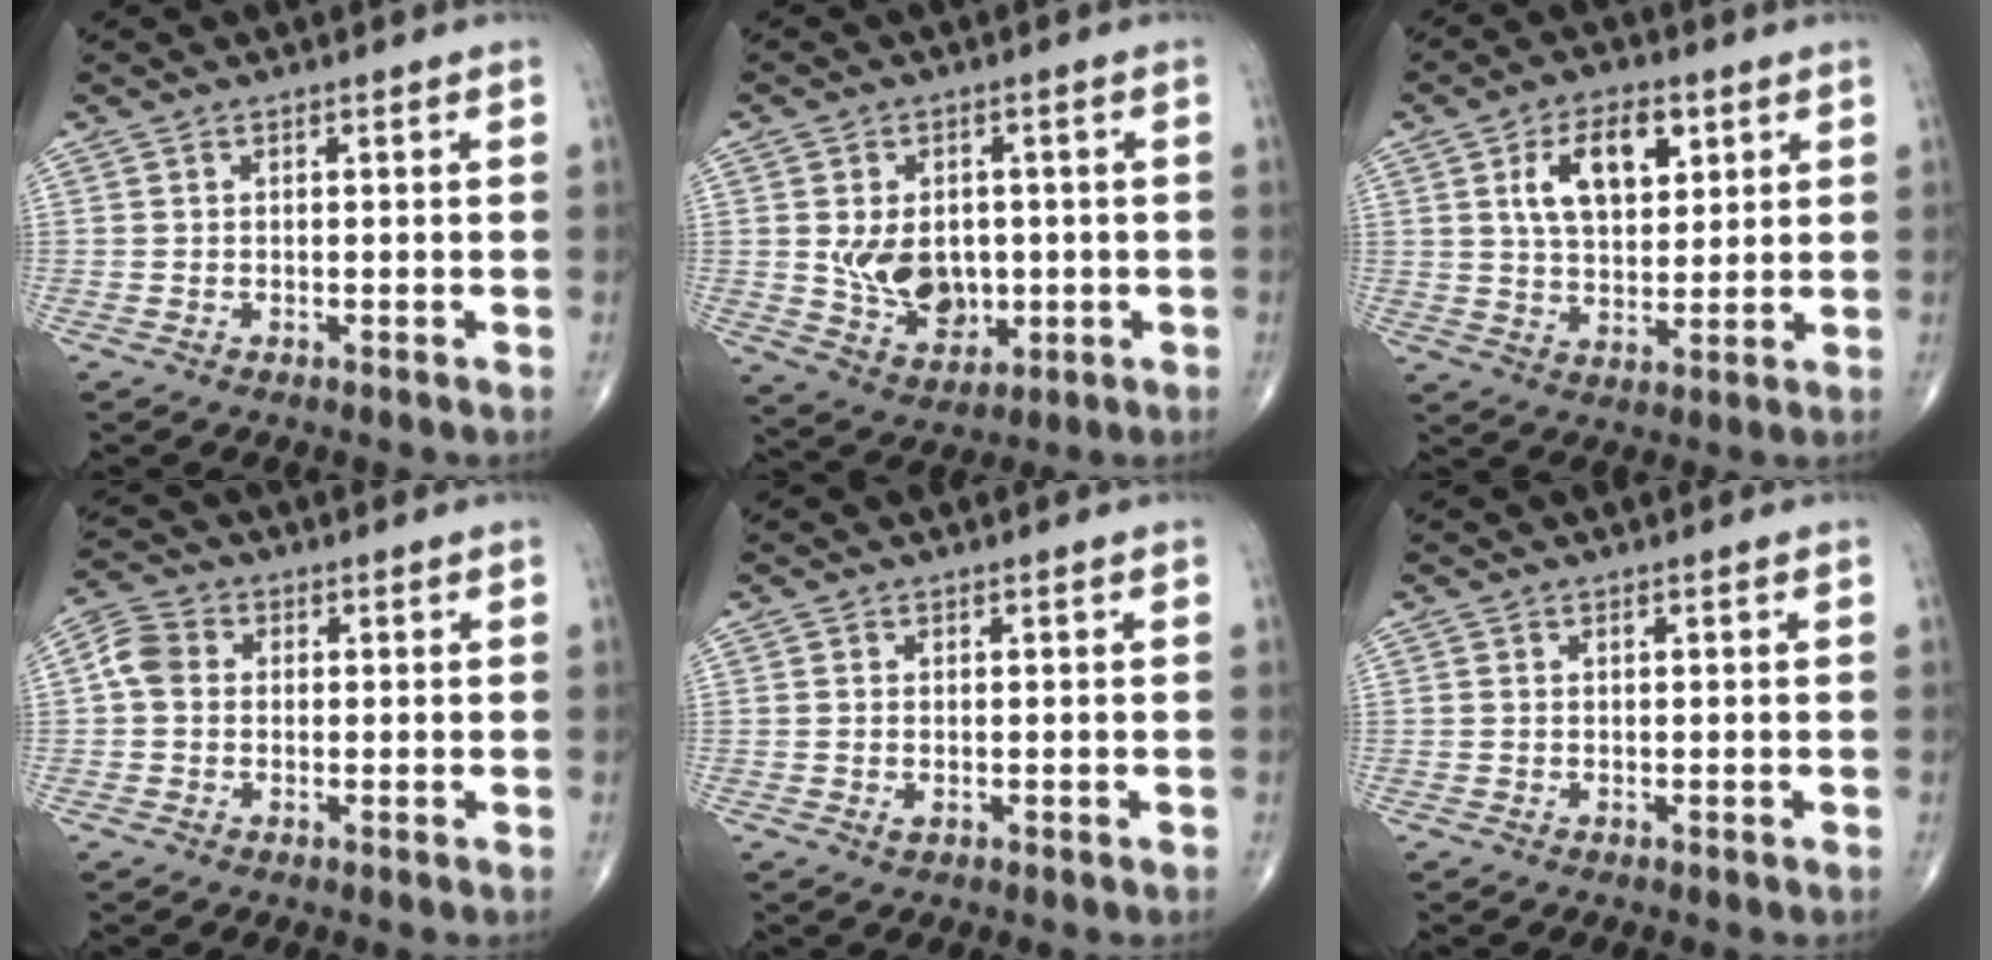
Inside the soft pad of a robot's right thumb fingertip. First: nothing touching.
{"total": 10.1, "force": [-0.1, 7.5, 6.9], "torque": [-0.083, -0.008, 0.015]}
{"total": 11.7, "force": [4.2, 6.6, 8.7], "torque": [-0.121, -0.010, 0.074]}
{"total": 4.8, "force": [0.2, 3.9, 2.7], "torque": [-0.049, 0.015, -0.006]}
{"total": 1.0, "force": [-0.2, 0.5, 0.8], "torque": [-0.016, 0.000, -0.002]}
{"total": 0.0}